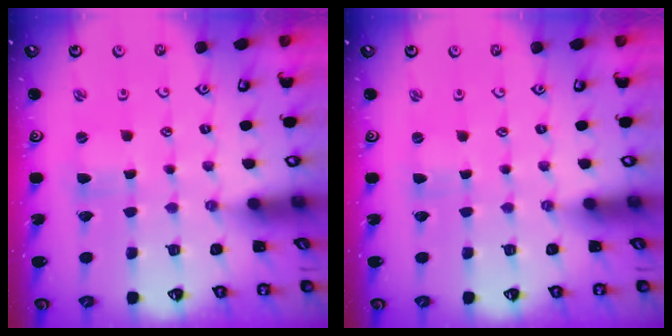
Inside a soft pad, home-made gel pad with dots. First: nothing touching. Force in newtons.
{"total": 0.0}